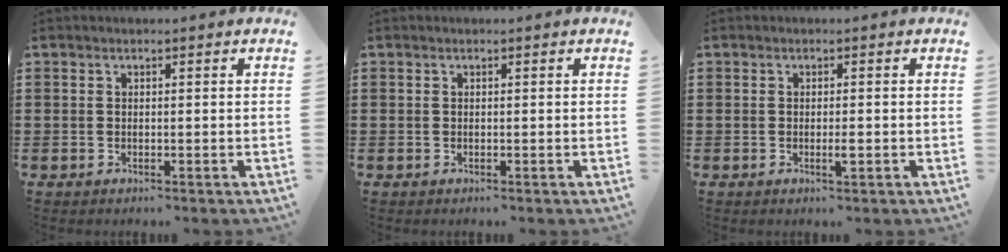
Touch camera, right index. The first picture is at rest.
{"total": 0.0}
{"total": 1.6, "force": [-0.5, 0.3, 1.5], "torque": [-0.034, -0.004, -0.010]}